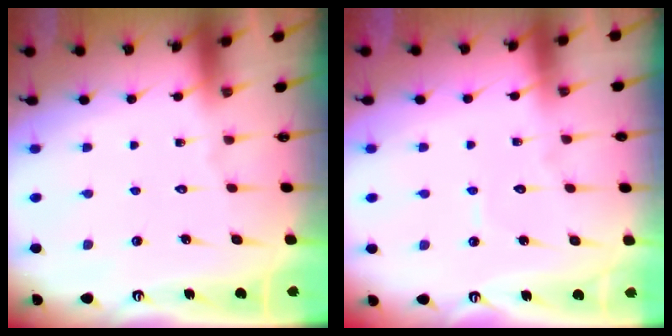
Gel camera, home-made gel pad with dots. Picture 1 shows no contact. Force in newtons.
{"total": 3.5, "press": 3.5, "slide": 0.2}